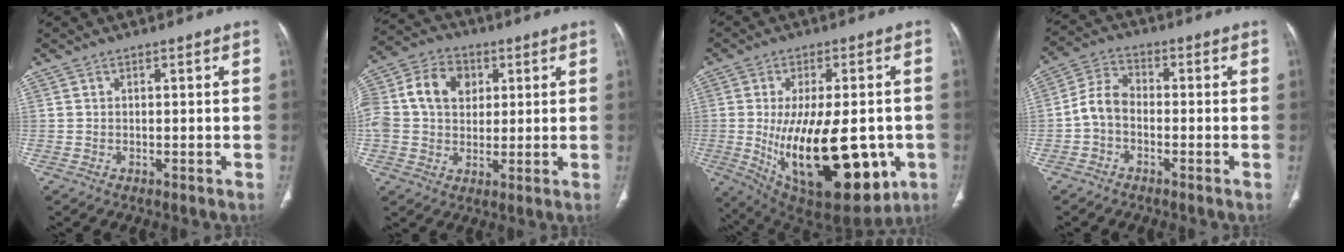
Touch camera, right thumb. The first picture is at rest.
{"total": 17.5, "force": [3.9, 13.7, 10.1], "torque": [-0.213, 0.032, 0.071]}
{"total": 26.0, "force": [-5.1, 12.1, 22.5], "torque": [-0.336, -0.022, -0.043]}
{"total": 5.9, "force": [-1.6, 4.0, 4.0], "torque": [-0.071, 0.025, -0.046]}